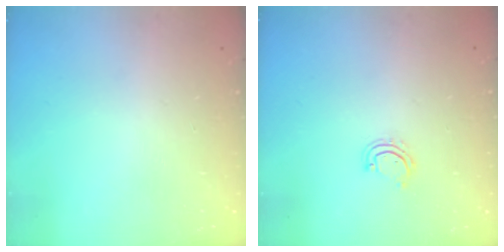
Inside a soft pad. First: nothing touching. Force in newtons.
{"total": 4.0, "press": 4.0, "slide": 0.3}